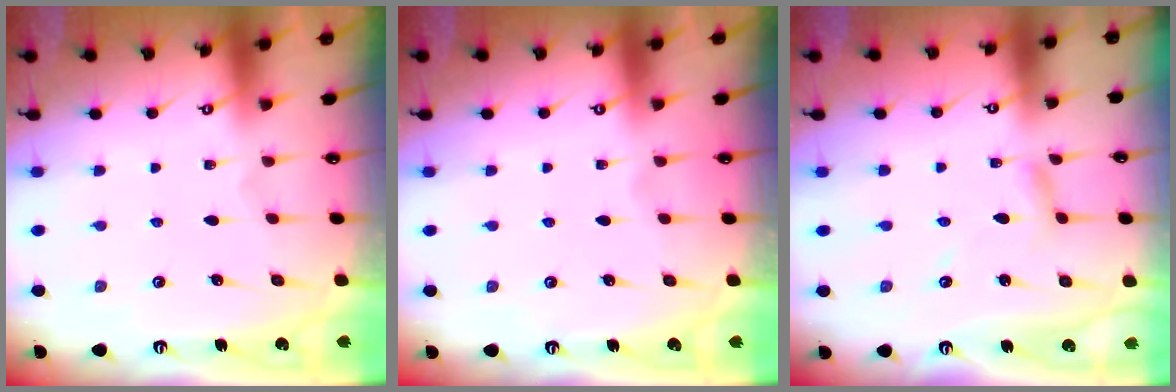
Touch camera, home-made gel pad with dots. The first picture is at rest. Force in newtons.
{"total": 0.0}
{"total": 4.4, "press": 4.4, "slide": 0.3}